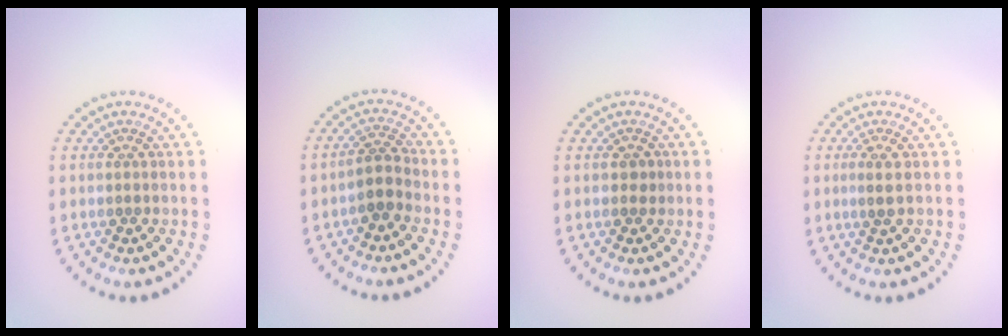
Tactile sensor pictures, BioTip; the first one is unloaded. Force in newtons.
{"total": 2.2, "press": 1.7, "slide": 1.4}
{"total": 0.8, "press": 0.8, "slide": 0.3}
{"total": 1.1, "press": 1.0, "slide": 0.5}